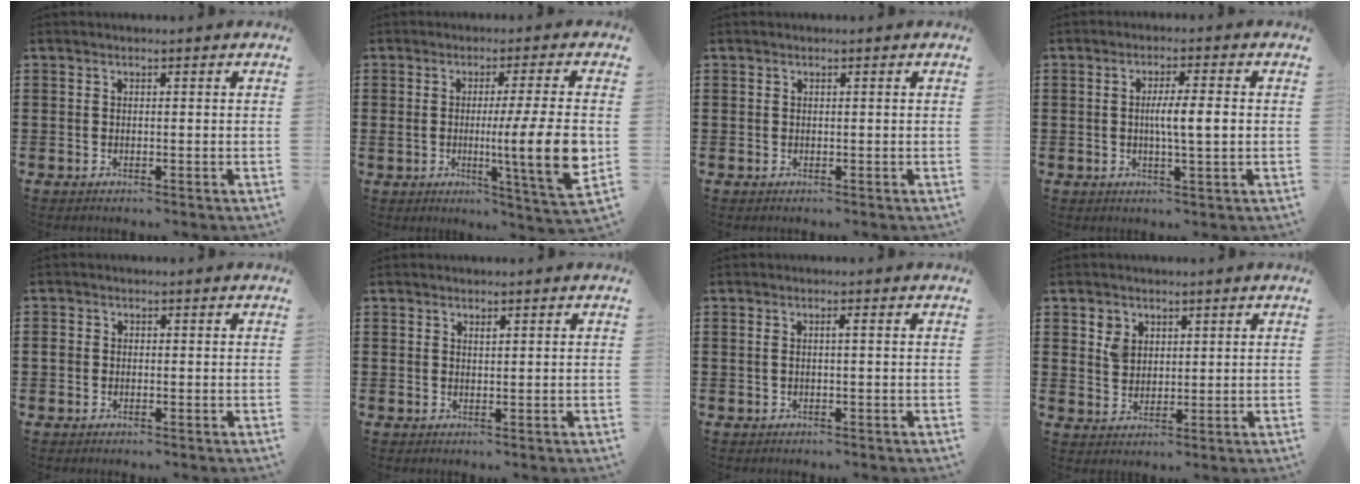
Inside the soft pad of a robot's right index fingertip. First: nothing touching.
{"total": 11.4, "force": [-0.7, 0.5, 11.3], "torque": [-0.162, -0.023, -0.016]}
{"total": 0.0}
{"total": 5.1, "force": [-0.1, 0.6, 5.0], "torque": [-0.088, -0.002, -0.005]}
{"total": 1.0, "force": [-0.3, 0.8, 0.5], "torque": [-0.012, 0.003, -0.007]}
{"total": 0.5, "force": [0.4, 0.2, 0.3], "torque": [-0.006, 0.001, 0.008]}
{"total": 1.2, "force": [-0.1, -0.2, 1.2], "torque": [-0.021, -0.001, -0.003]}
{"total": 3.3, "force": [1.7, 2.6, 1.0], "torque": [-0.029, 0.009, 0.032]}